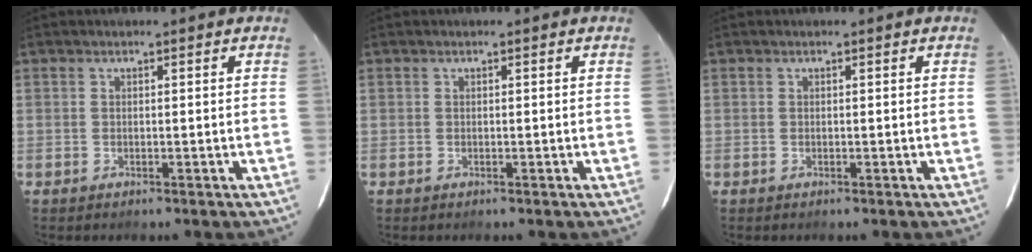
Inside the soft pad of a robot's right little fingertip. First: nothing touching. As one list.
[{"total": 0.0}, {"total": 0.0}]